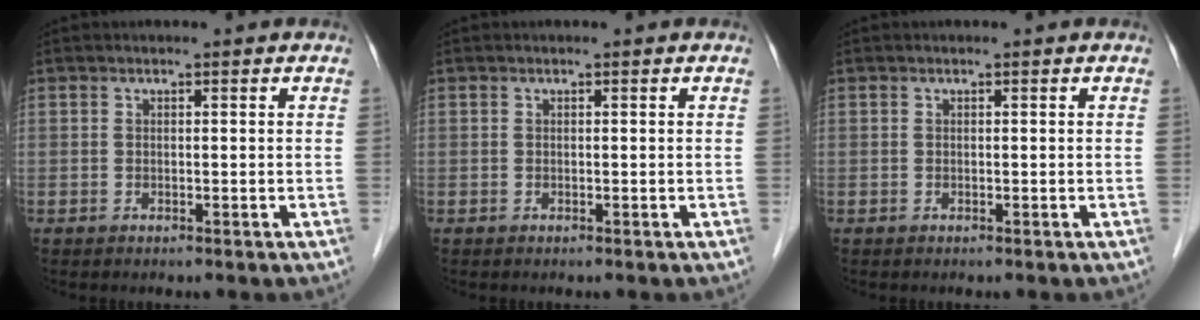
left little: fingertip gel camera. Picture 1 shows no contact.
{"total": 0.0}
{"total": 0.0}